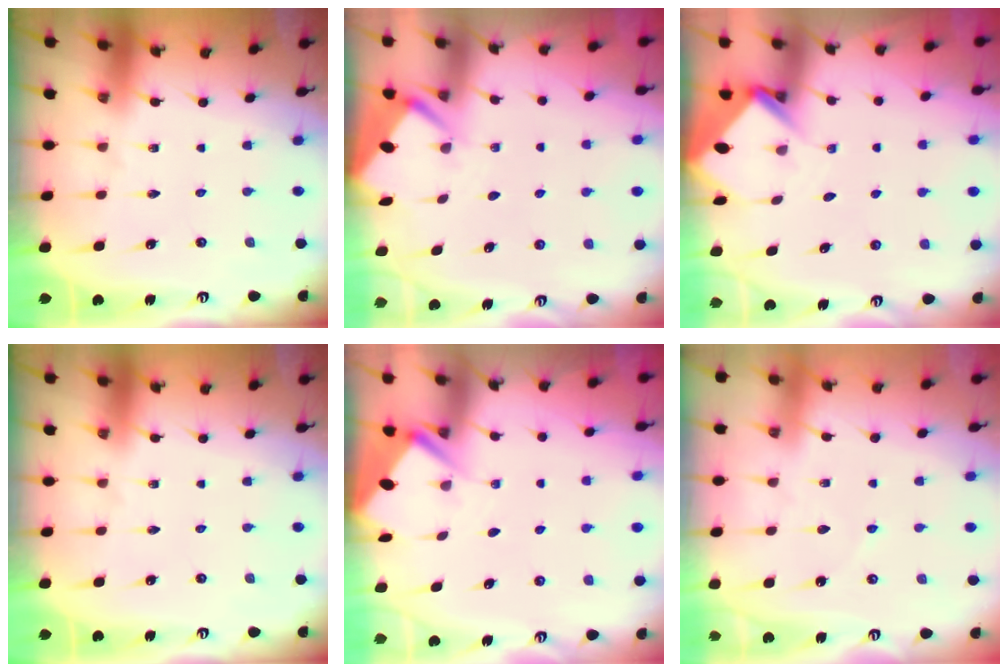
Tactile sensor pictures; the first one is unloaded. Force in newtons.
{"total": 2.6, "press": 2.6, "slide": 0.4}
{"total": 4.8, "press": 4.8, "slide": 0.3}
{"total": 0.0}
{"total": 3.0, "press": 2.9, "slide": 0.4}
{"total": 2.5, "press": 2.5, "slide": 0.3}